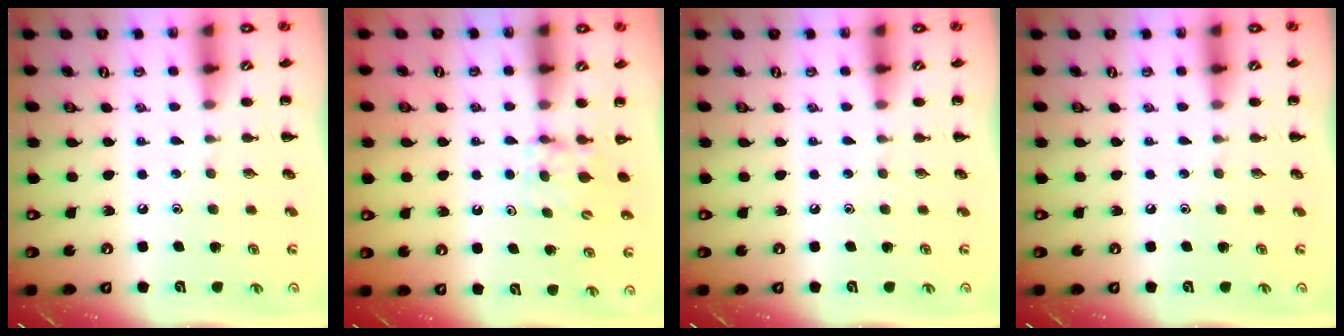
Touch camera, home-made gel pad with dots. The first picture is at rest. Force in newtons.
{"total": 5.9, "press": 5.7, "slide": 1.6}
{"total": 0.0}
{"total": 0.0}